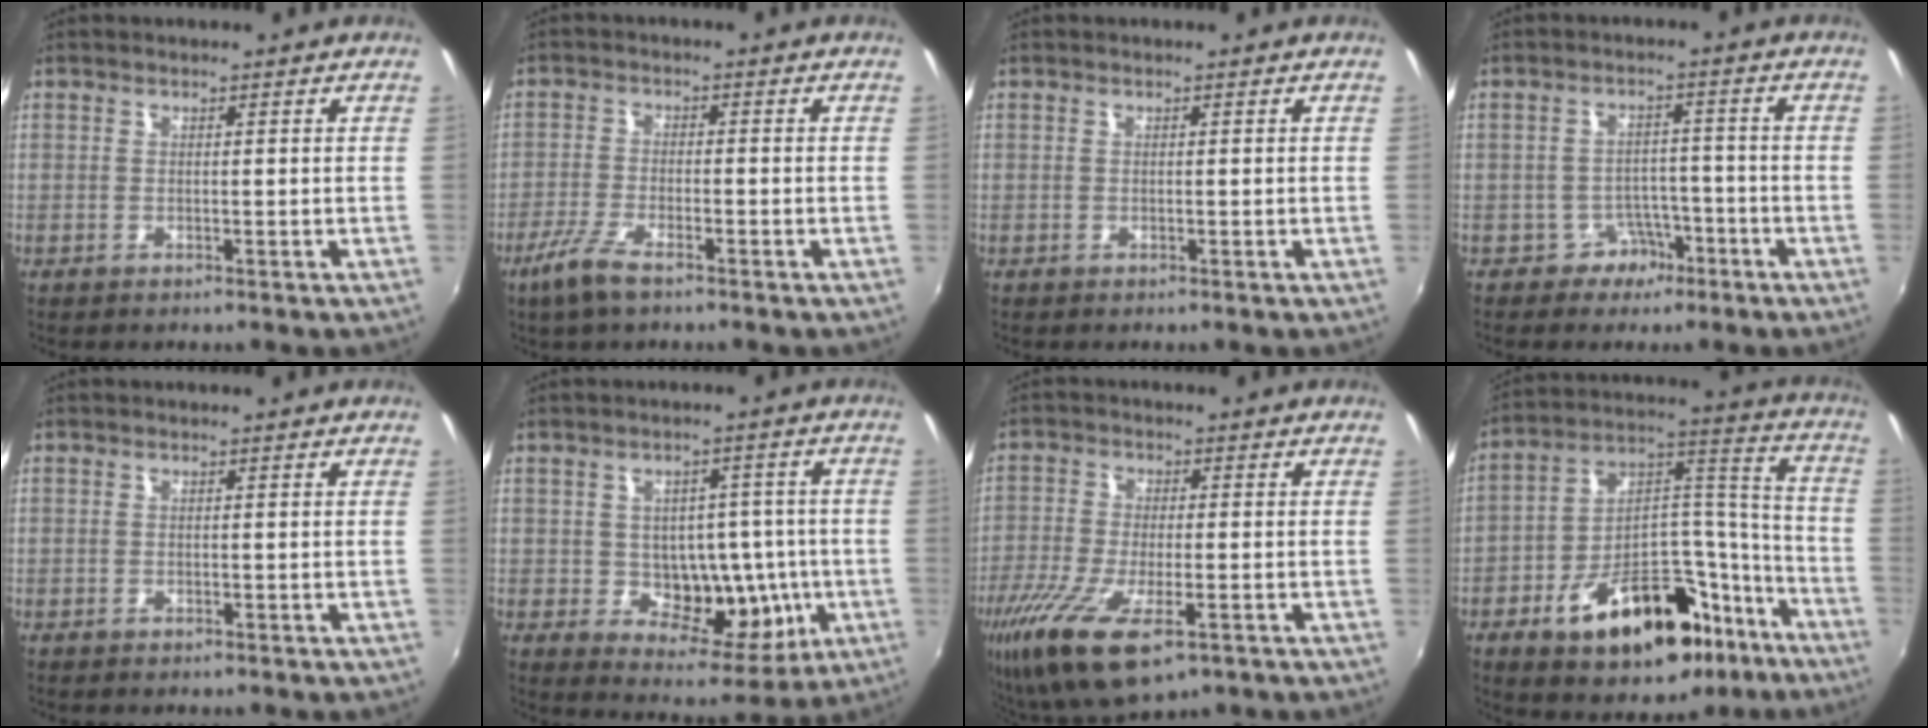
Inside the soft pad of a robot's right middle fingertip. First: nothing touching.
{"total": 6.0, "force": [-4.2, 1.4, 4.0], "torque": [-0.100, -0.012, -0.083]}
{"total": 0.0}
{"total": 4.1, "force": [-2.5, 3.2, 0.5], "torque": [-0.013, 0.011, -0.033]}
{"total": 0.5, "force": [-0.4, 0.4, 0.0], "torque": [-0.002, -0.003, -0.007]}
{"total": 11.4, "force": [-1.6, 8.8, 7.2], "torque": [-0.110, -0.006, -0.008]}
{"total": 16.6, "force": [-8.5, 6.3, 12.8], "torque": [-0.274, -0.064, -0.148]}
{"total": 24.9, "force": [-15.0, 13.3, 14.8], "torque": [-0.224, 0.066, -0.200]}